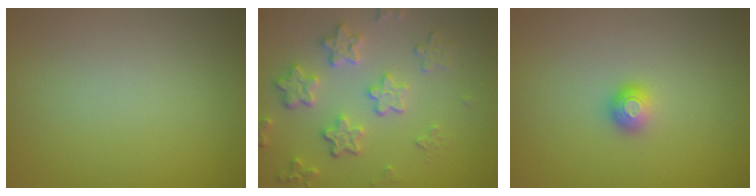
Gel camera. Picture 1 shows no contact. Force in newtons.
{"total": 4.4, "press": 4.1, "slide": 1.6}
{"total": 1.3, "press": 1.2, "slide": 0.7}